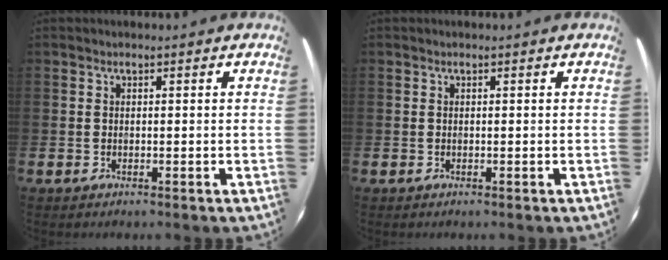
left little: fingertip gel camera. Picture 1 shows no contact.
{"total": 0.0}